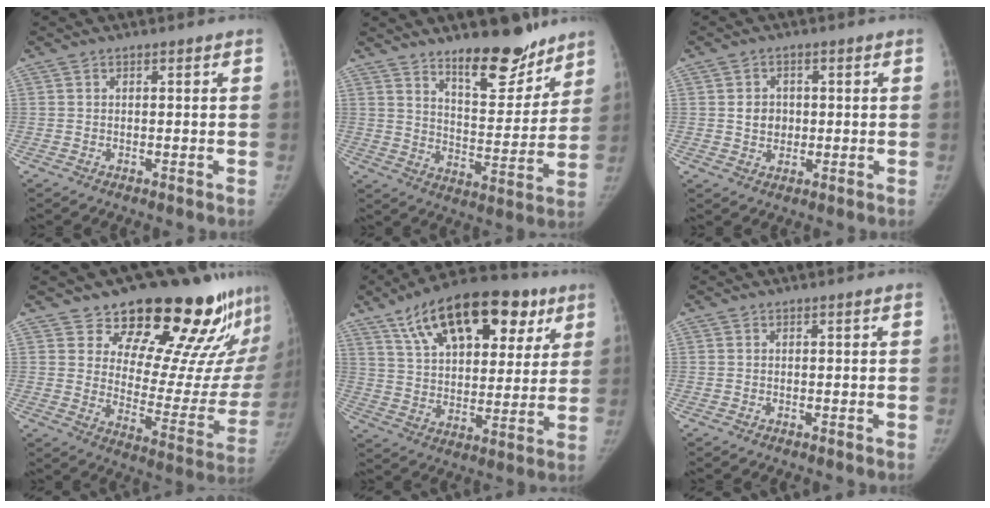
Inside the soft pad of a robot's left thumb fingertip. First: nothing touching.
{"total": 14.7, "force": [11.2, 5.3, 7.9], "torque": [-0.071, -0.089, 0.177]}
{"total": 4.1, "force": [0.4, 3.6, 2.0], "torque": [-0.010, 0.000, 0.008]}
{"total": 25.0, "force": [19.8, 9.6, 11.8], "torque": [-0.110, -0.128, 0.263]}
{"total": 24.8, "force": [13.1, 12.8, 16.7], "torque": [-0.231, -0.007, 0.211]}
{"total": 0.0}